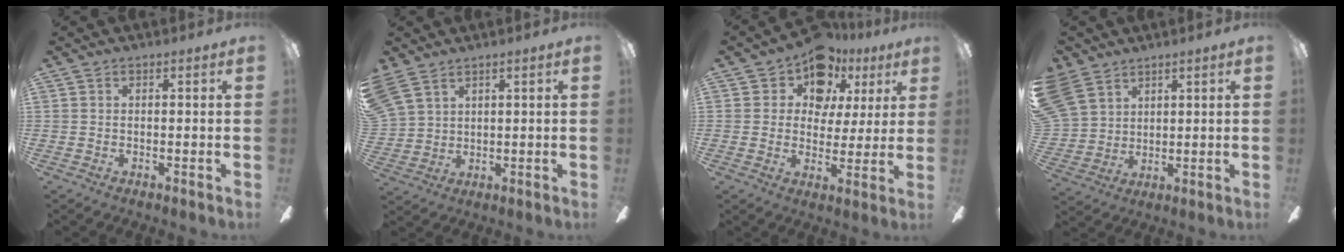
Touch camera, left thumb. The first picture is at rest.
{"total": 6.0, "force": [4.6, 3.4, 1.9], "torque": [-0.058, -0.012, 0.092]}
{"total": 11.9, "force": [7.6, 7.9, 4.6], "torque": [-0.084, -0.039, 0.141]}
{"total": 9.0, "force": [5.8, 6.4, 2.3], "torque": [-0.079, -0.011, 0.121]}